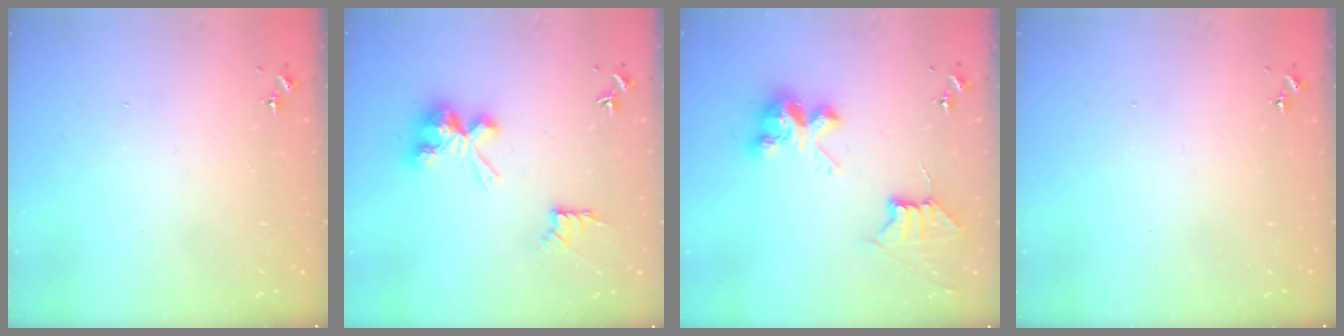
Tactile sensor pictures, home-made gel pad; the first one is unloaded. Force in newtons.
{"total": 10.2, "press": 10.2, "slide": 0.1}
{"total": 9.5, "press": 9.5, "slide": 0.7}
{"total": 0.0}